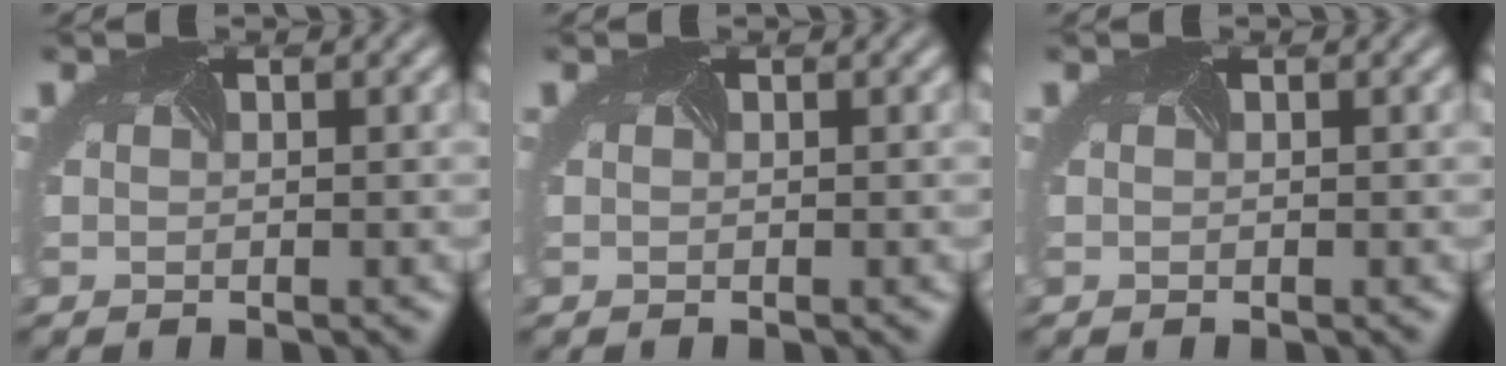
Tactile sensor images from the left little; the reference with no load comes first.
{"total": 0.0}
{"total": 0.0}